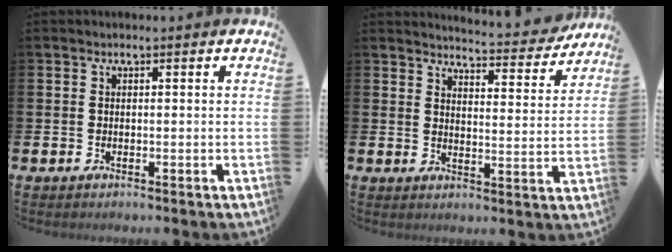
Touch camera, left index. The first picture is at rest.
{"total": 4.9, "force": [4.9, 0.3, 0.7], "torque": [-0.018, -0.037, 0.080]}